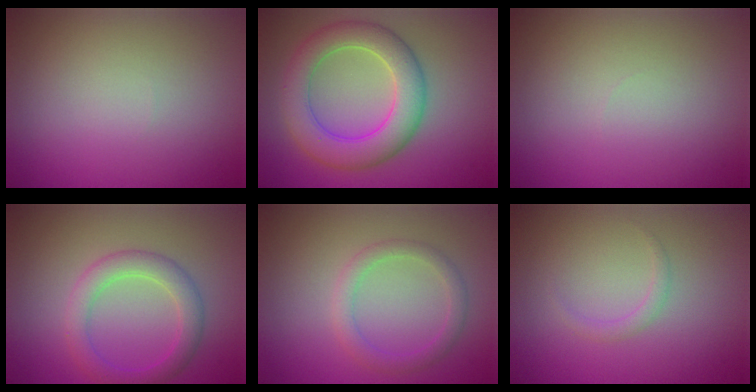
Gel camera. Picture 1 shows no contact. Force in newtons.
{"total": 6.4, "press": 6.4, "slide": 0.5}
{"total": 0.0}
{"total": 3.3, "press": 3.3, "slide": 0.1}
{"total": 2.1, "press": 2.1, "slide": 0.1}
{"total": 0.9, "press": 0.9, "slide": 0.1}